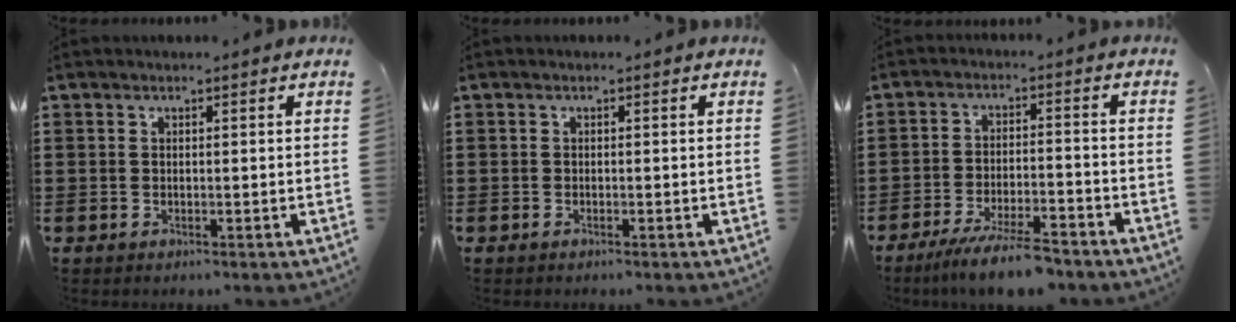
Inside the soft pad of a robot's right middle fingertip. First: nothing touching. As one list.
[{"total": 0.0}, {"total": 6.7, "force": [-5.6, 0.4, 3.7], "torque": [-0.070, -0.010, -0.099]}]